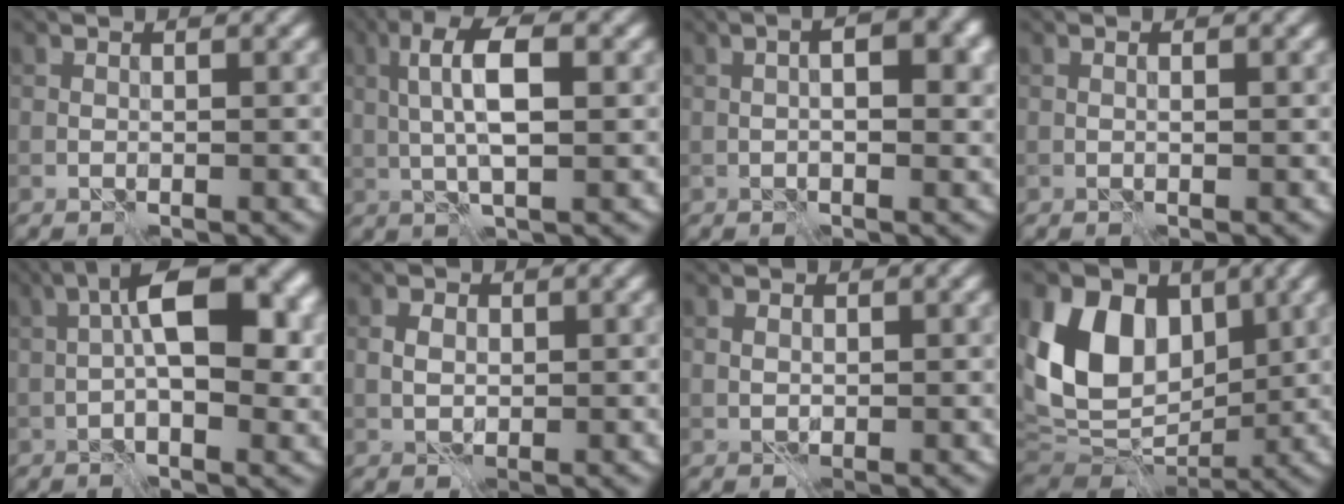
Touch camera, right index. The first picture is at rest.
{"total": 5.7, "force": [0.8, 1.7, 5.3], "torque": [-0.104, 0.007, 0.012]}
{"total": 4.7, "force": [0.6, 2.0, 4.2], "torque": [-0.051, 0.010, 0.003]}
{"total": 0.5, "force": [0.1, 0.1, 0.5], "torque": [-0.009, 0.001, 0.002]}
{"total": 8.3, "force": [0.7, 3.1, 7.7], "torque": [-0.115, 0.022, -0.001]}
{"total": 2.0, "force": [0.1, 1.5, 1.2], "torque": [-0.021, 0.004, 0.001]}
{"total": 0.9, "force": [0.2, 0.8, 0.5], "torque": [-0.010, 0.004, 0.003]}
{"total": 12.0, "force": [2.7, 8.6, 7.9], "torque": [-0.153, 0.011, 0.040]}